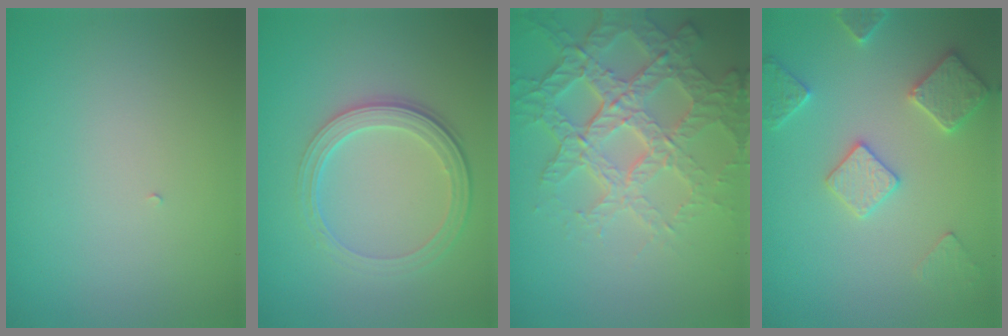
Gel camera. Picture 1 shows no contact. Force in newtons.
{"total": 4.0, "press": 2.9, "slide": 2.8}
{"total": 6.9, "press": 5.0, "slide": 4.8}
{"total": 3.3, "press": 3.2, "slide": 0.8}